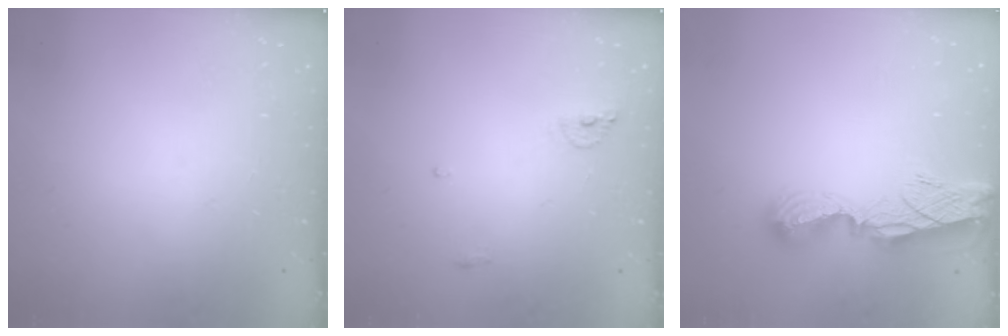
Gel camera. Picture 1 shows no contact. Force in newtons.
{"total": 6.3, "press": 6.3, "slide": 0.3}
{"total": 9.7, "press": 9.7, "slide": 0.9}